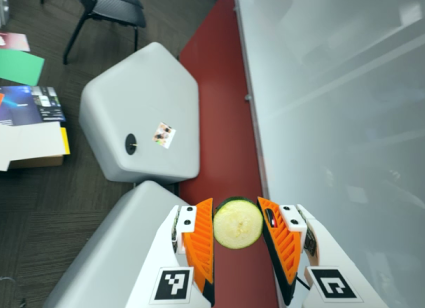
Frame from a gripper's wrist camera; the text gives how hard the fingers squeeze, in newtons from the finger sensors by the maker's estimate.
{"total": 9.3, "left": 9.8, "right": 8.8}